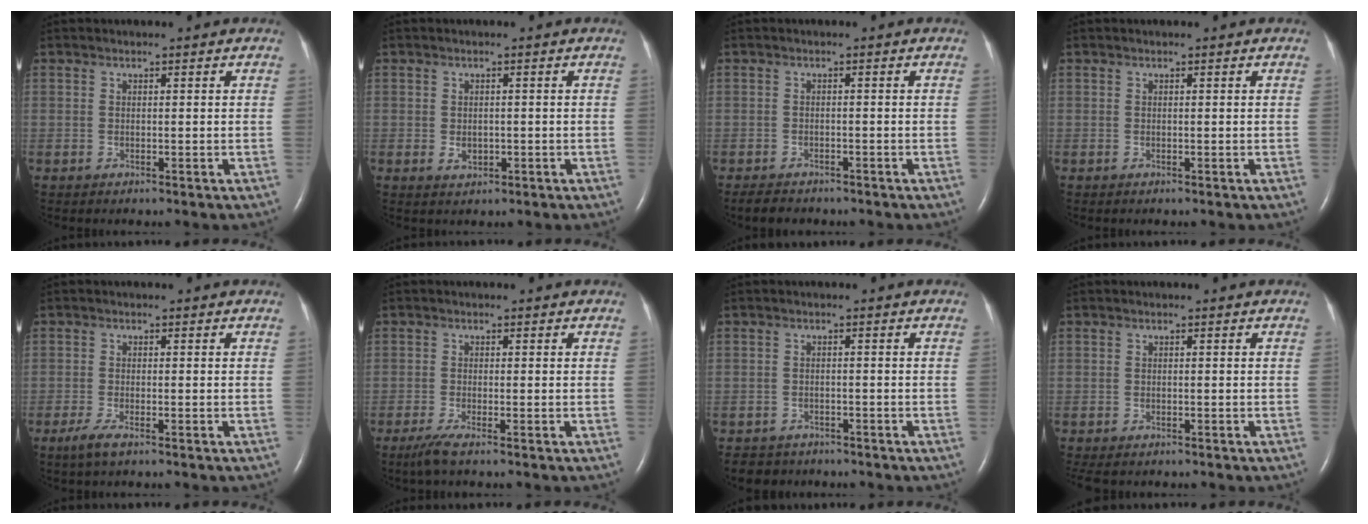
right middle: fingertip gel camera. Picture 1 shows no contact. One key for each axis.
{"total": 1.8, "fx": -0.4, "fy": 1.4, "fz": 1.1, "tx": -0.020, "ty": 0.000, "tz": 0.000}
{"total": 3.4, "fx": -2.9, "fy": 1.4, "fz": 1.1, "tx": -0.025, "ty": -0.005, "tz": -0.040}
{"total": 0.0}
{"total": 2.5, "fx": -1.6, "fy": 0.3, "fz": 1.9, "tx": -0.050, "ty": -0.008, "tz": -0.035}
{"total": 2.4, "fx": -1.6, "fy": -0.1, "fz": 1.8, "tx": -0.047, "ty": -0.010, "tz": -0.038}
{"total": 3.5, "fx": -2.9, "fy": 1.8, "fz": -0.2, "tx": -0.005, "ty": 0.001, "tz": -0.046}
{"total": 2.9, "fx": -2.3, "fy": 1.2, "fz": 1.2, "tx": -0.018, "ty": -0.007, "tz": -0.033}